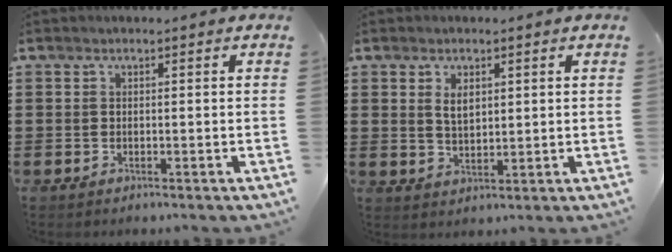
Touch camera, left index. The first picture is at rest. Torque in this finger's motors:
{"motor_torque": [0.57, 0.55, 0.38, 0.08]}